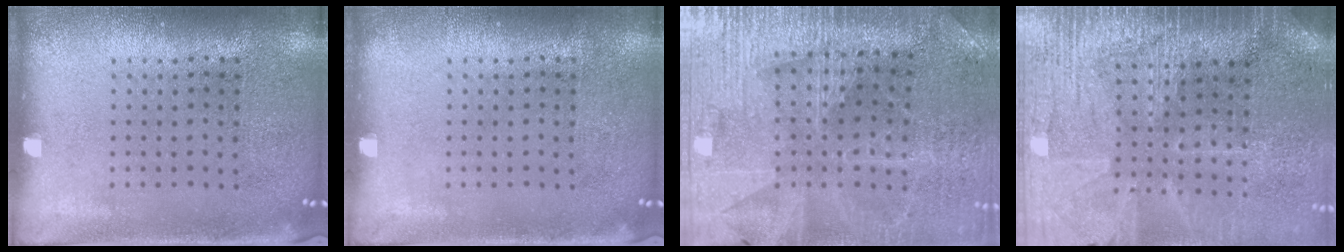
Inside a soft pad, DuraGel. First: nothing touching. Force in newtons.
{"total": 0.0}
{"total": 2.9, "press": 2.9, "slide": 0.6}
{"total": 3.5, "press": 3.3, "slide": 1.3}